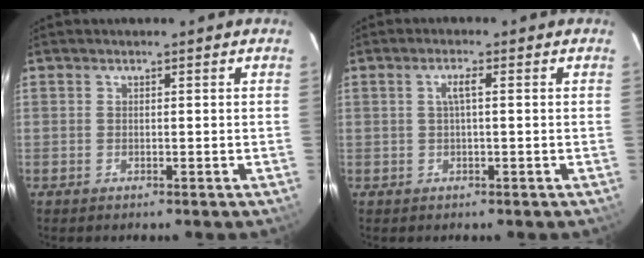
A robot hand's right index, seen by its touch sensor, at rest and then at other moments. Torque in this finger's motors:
{"motor_torque": [0.13, -0.07, 0.18, 0.05]}